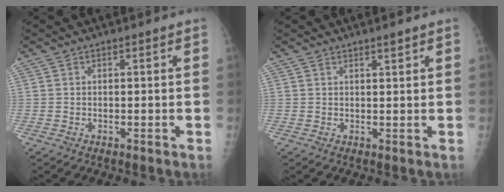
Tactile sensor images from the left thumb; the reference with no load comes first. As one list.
[{"total": 1.4, "force": [1.1, 0.2, 0.8], "torque": [-0.011, -0.008, 0.020]}]